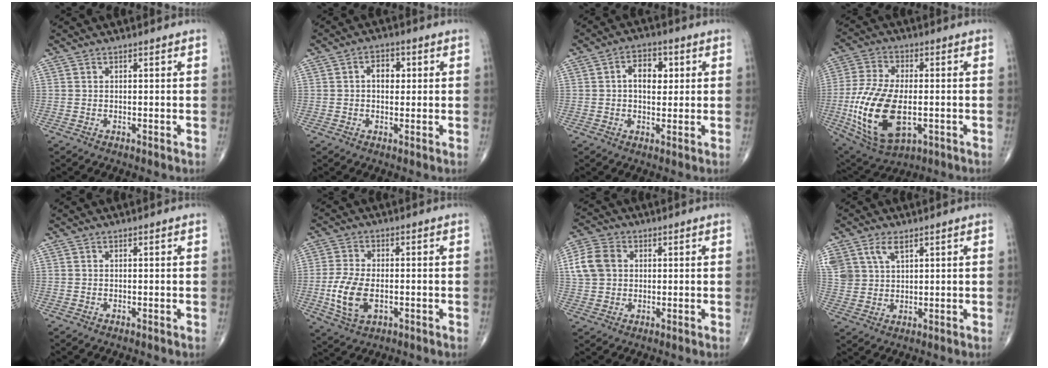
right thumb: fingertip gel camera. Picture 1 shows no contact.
{"total": 4.2, "force": [0.6, 2.9, 3.0], "torque": [-0.030, 0.009, 0.006]}
{"total": 6.5, "force": [1.1, 4.2, 4.9], "torque": [-0.054, 0.008, 0.012]}
{"total": 19.1, "force": [-3.6, 9.9, 16.0], "torque": [-0.329, -0.007, -0.051]}
{"total": 0.0}
{"total": 9.2, "force": [-1.9, 5.2, 7.4], "torque": [-0.154, -0.002, -0.032]}
{"total": 8.3, "force": [1.6, 6.5, 4.9], "torque": [-0.091, 0.008, 0.028]}
{"total": 7.5, "force": [4.0, 4.5, 4.5], "torque": [-0.087, -0.007, 0.086]}